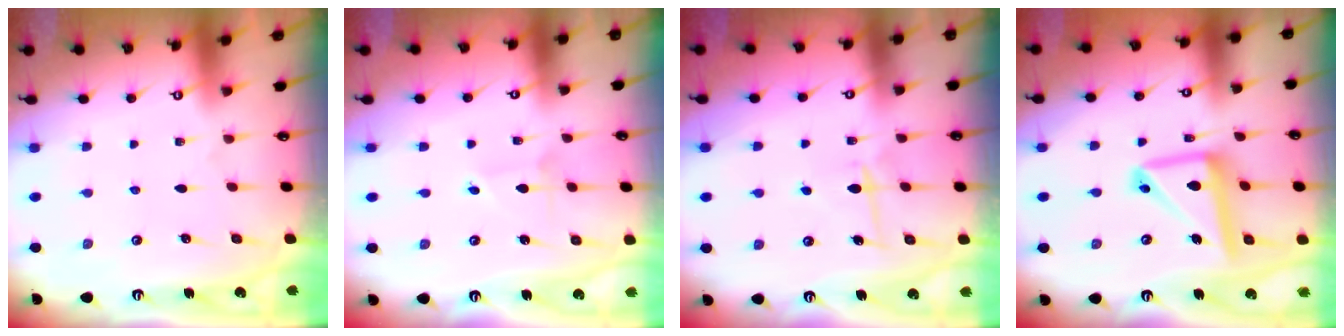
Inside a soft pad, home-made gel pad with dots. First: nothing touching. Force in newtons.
{"total": 1.5, "press": 1.5, "slide": 0.1}
{"total": 7.0, "press": 7.0, "slide": 0.8}
{"total": 14.0, "press": 13.9, "slide": 1.6}